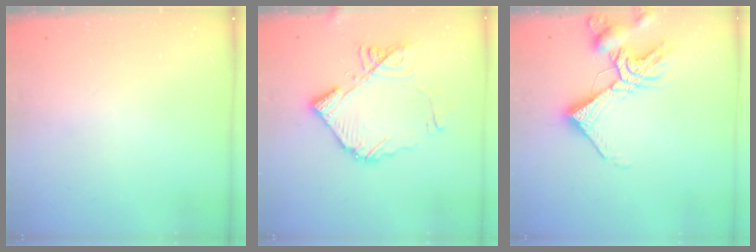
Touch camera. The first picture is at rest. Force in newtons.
{"total": 15.1, "press": 14.9, "slide": 1.9}
{"total": 12.7, "press": 12.6, "slide": 1.6}